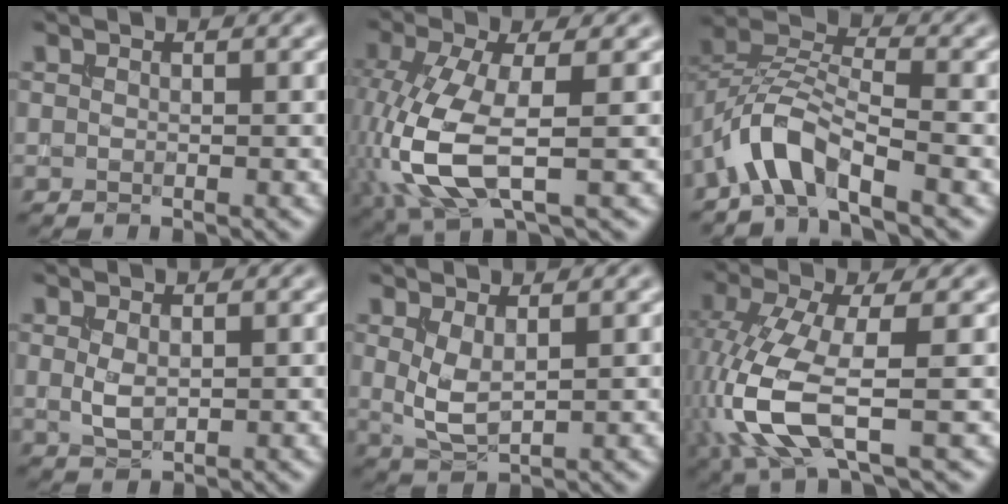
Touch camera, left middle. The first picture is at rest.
{"total": 8.1, "force": [-1.8, 3.1, 7.3], "torque": [-0.187, -0.005, -0.040]}
{"total": 5.2, "force": [-3.5, 1.7, 3.4], "torque": [-0.060, 0.012, -0.074]}
{"total": 1.8, "force": [0.2, 1.0, 1.5], "torque": [-0.036, -0.001, 0.007]}
{"total": 2.7, "force": [0.7, 1.1, 2.4], "torque": [-0.057, -0.005, 0.019]}
{"total": 7.5, "force": [-2.0, 2.6, 6.7], "torque": [-0.179, -0.005, -0.044]}